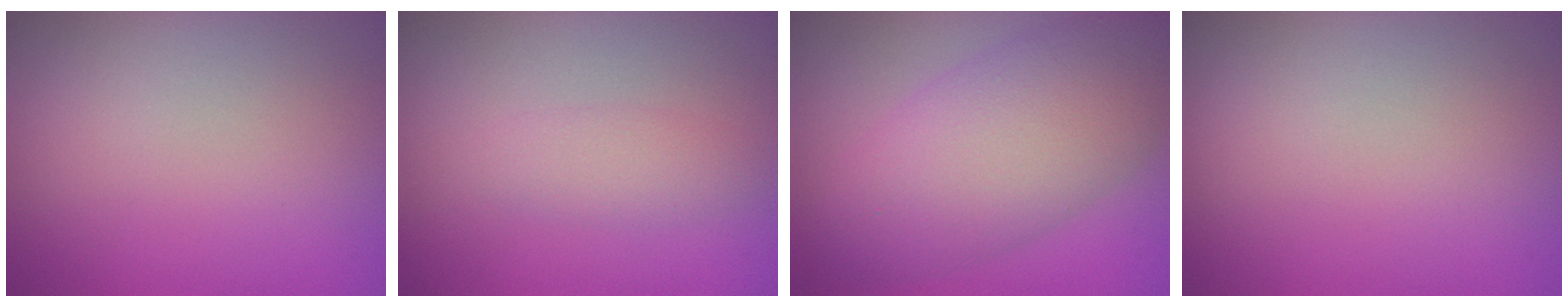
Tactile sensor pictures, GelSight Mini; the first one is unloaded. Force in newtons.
{"total": 1.8, "press": 1.8, "slide": 0.1}
{"total": 8.2, "press": 8.2, "slide": 0.4}
{"total": 0.0}